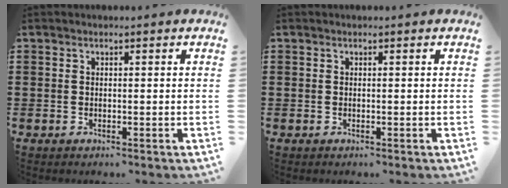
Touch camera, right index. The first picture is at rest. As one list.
[{"total": 0.0}]